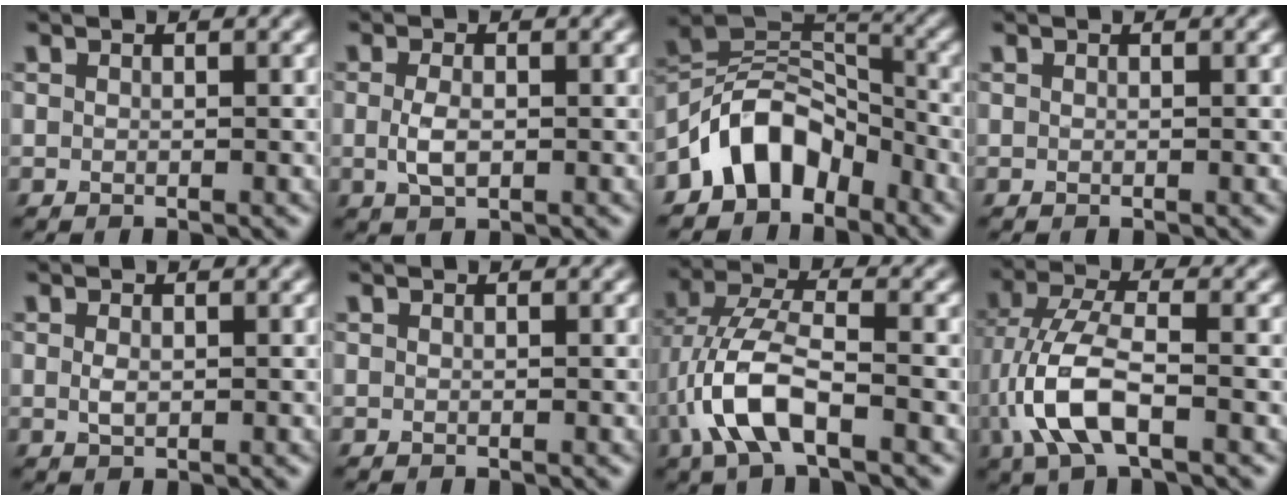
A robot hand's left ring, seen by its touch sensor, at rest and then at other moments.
{"total": 2.1, "force": [-0.2, 1.0, 1.9], "torque": [-0.045, -0.005, -0.003]}
{"total": 7.1, "force": [-4.4, 4.3, 3.5], "torque": [-0.037, 0.011, -0.091]}
{"total": 0.0}
{"total": 1.1, "force": [0.1, 0.6, 0.9], "torque": [-0.022, -0.003, 0.002]}
{"total": 0.0}
{"total": 6.7, "force": [-2.6, 2.5, 5.6], "torque": [-0.120, 0.007, -0.056]}
{"total": 7.1, "force": [-2.2, 2.9, 6.1], "torque": [-0.140, 0.007, -0.049]}